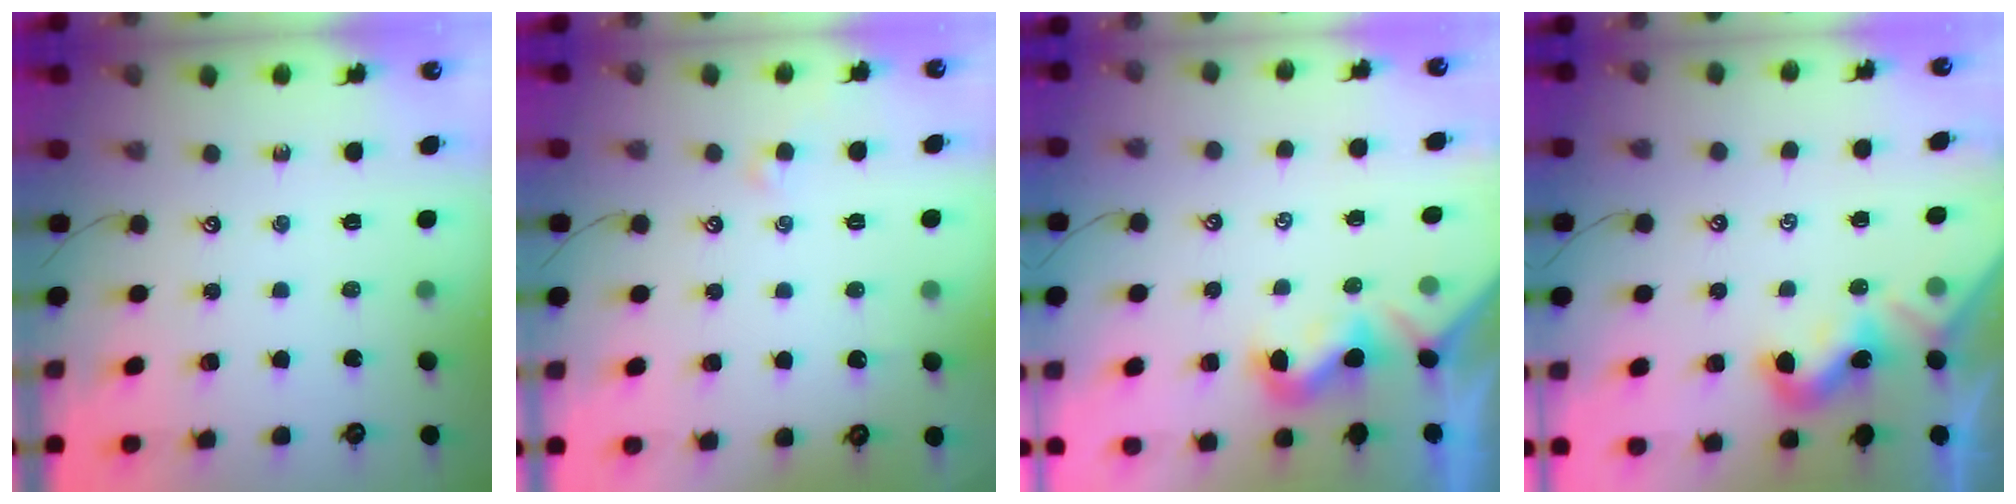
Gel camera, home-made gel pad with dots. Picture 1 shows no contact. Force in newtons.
{"total": 0.5, "press": 0.2, "slide": 0.5}
{"total": 1.1, "press": 1.0, "slide": 0.5}
{"total": 1.8, "press": 1.8, "slide": 0.5}